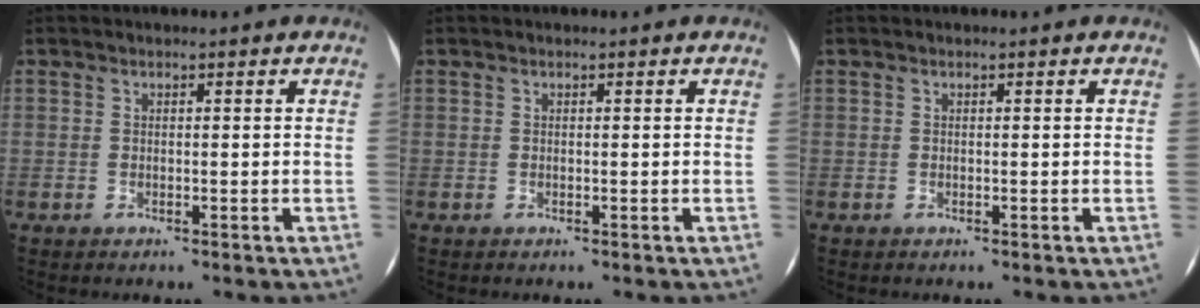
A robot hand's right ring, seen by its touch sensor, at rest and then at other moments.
{"total": 0.0}
{"total": 0.0}